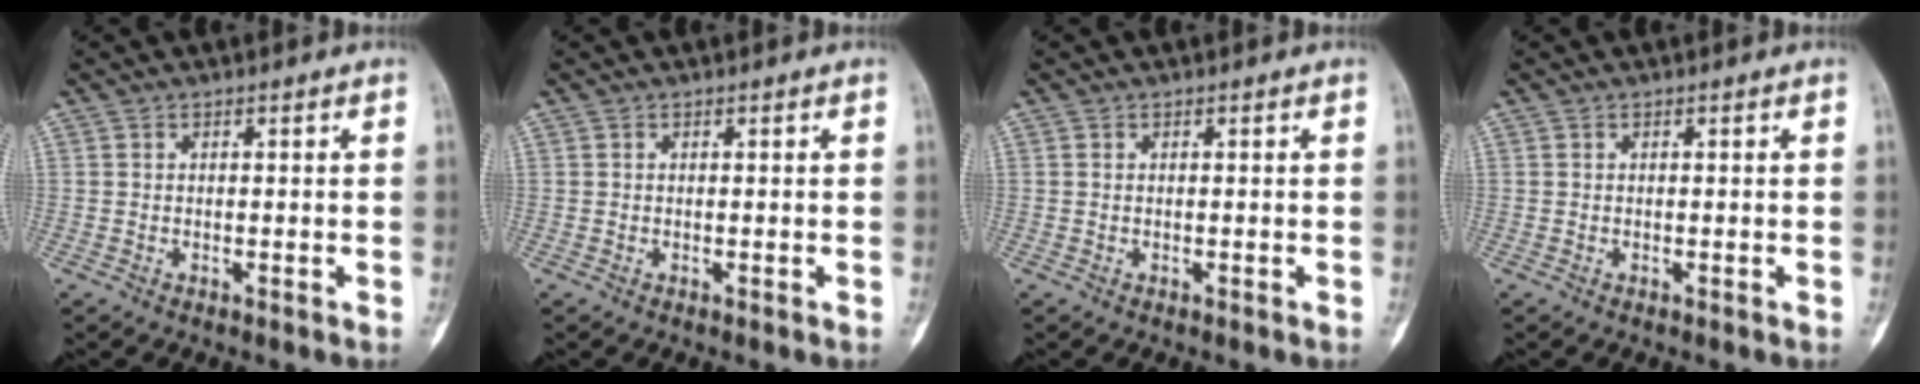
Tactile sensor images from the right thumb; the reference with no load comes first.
{"total": 0.0}
{"total": 0.0}
{"total": 0.0}